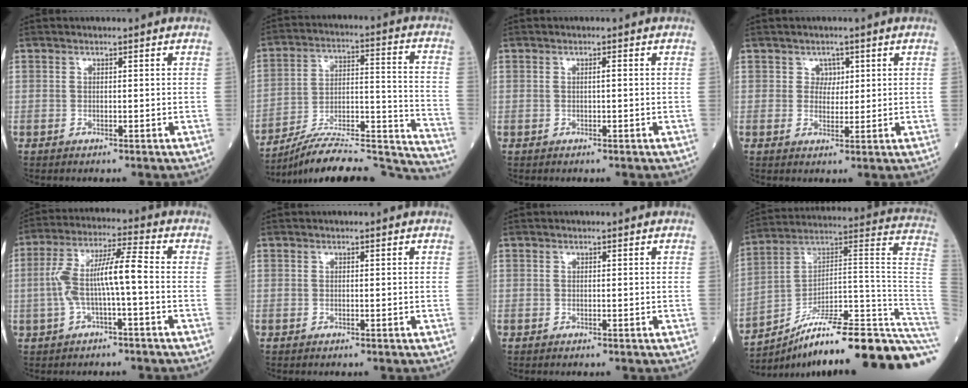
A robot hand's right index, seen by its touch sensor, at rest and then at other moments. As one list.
[{"total": 24.7, "force": [-23.4, 1.9, 7.7], "torque": [-0.074, 0.027, -0.346]}, {"total": 0.7, "force": [0.1, 0.0, 0.7], "torque": [-0.014, 0.000, 0.001]}, {"total": 2.1, "force": [0.9, 1.8, 0.8], "torque": [-0.002, -0.002, 0.011]}, {"total": 8.9, "force": [-1.1, 0.9, 8.8], "torque": [-0.176, 0.031, -0.024]}, {"total": 0.0}, {"total": 0.0}, {"total": 27.8, "force": [-21.2, 0.6, 17.9], "torque": [-0.138, 0.040, -0.317]}]